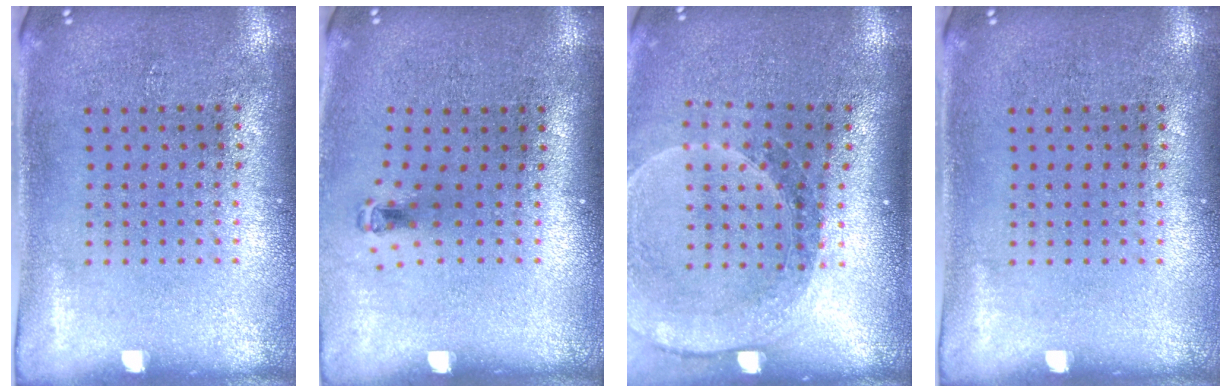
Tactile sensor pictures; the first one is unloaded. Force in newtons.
{"total": 0.8, "press": 0.4, "slide": 0.7}
{"total": 1.7, "press": 1.7, "slide": 0.2}
{"total": 0.0}